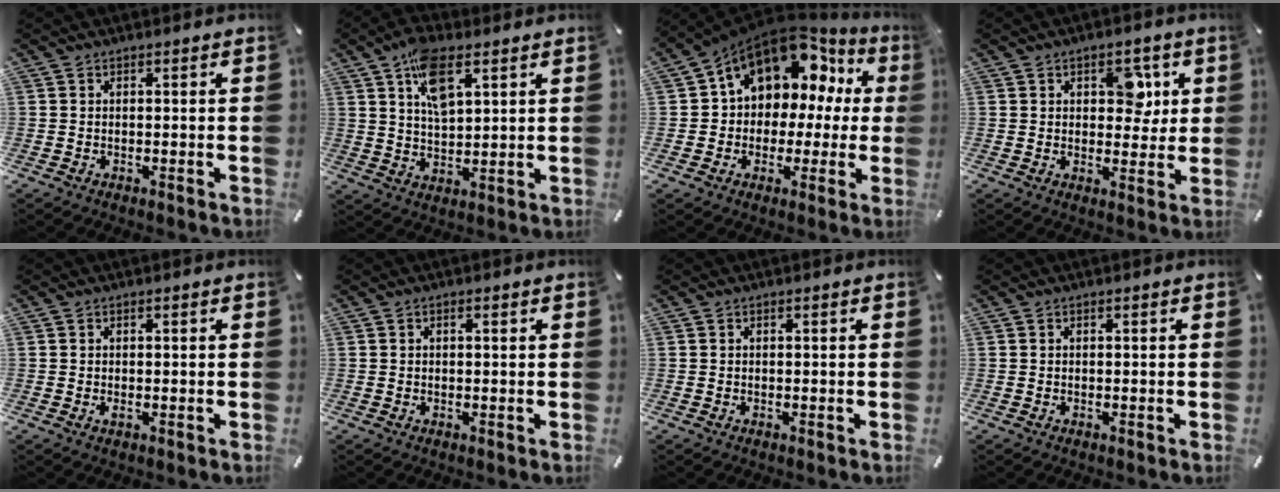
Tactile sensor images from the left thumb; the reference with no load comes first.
{"total": 9.8, "force": [5.3, 4.7, 6.8], "torque": [-0.121, -0.011, 0.095]}
{"total": 12.6, "force": [6.8, 9.2, 5.3], "torque": [-0.085, -0.057, 0.119]}
{"total": 7.6, "force": [2.5, 5.2, 5.0], "torque": [-0.048, -0.009, 0.031]}
{"total": 0.7, "force": [0.0, 0.3, 0.6], "torque": [-0.011, 0.000, -0.001]}
{"total": 0.9, "force": [0.3, 0.5, 0.7], "torque": [-0.015, 0.005, 0.003]}
{"total": 0.0}
{"total": 0.0}